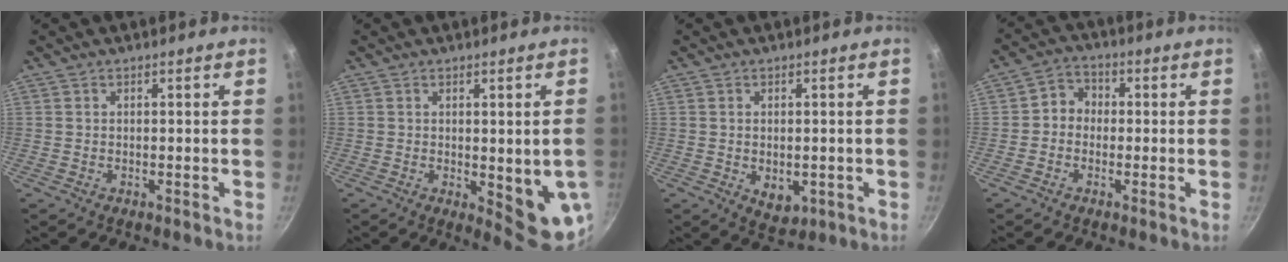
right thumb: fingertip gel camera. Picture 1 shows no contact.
{"total": 9.3, "force": [-1.0, 2.9, 8.8], "torque": [-0.082, -0.016, -0.005]}
{"total": 4.9, "force": [-1.0, 3.2, 3.6], "torque": [-0.047, -0.010, -0.005]}
{"total": 4.5, "force": [-0.3, 4.0, 2.1], "torque": [-0.008, 0.014, -0.021]}